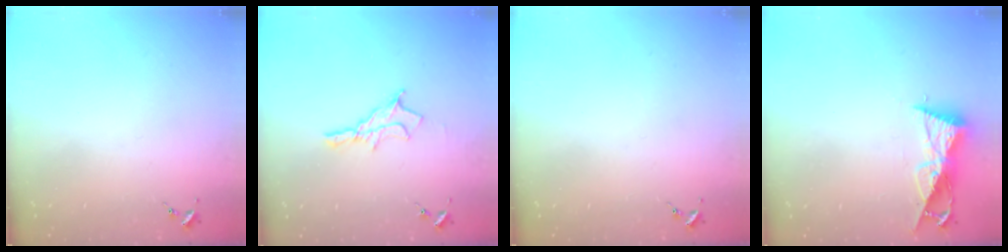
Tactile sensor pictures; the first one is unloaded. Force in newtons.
{"total": 10.4, "press": 10.3, "slide": 0.7}
{"total": 0.0}
{"total": 9.5, "press": 9.4, "slide": 0.7}